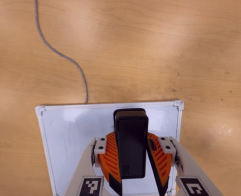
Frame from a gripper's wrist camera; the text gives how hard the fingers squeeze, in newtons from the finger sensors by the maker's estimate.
{"total": 9.5, "left": 9.5, "right": 9.4}